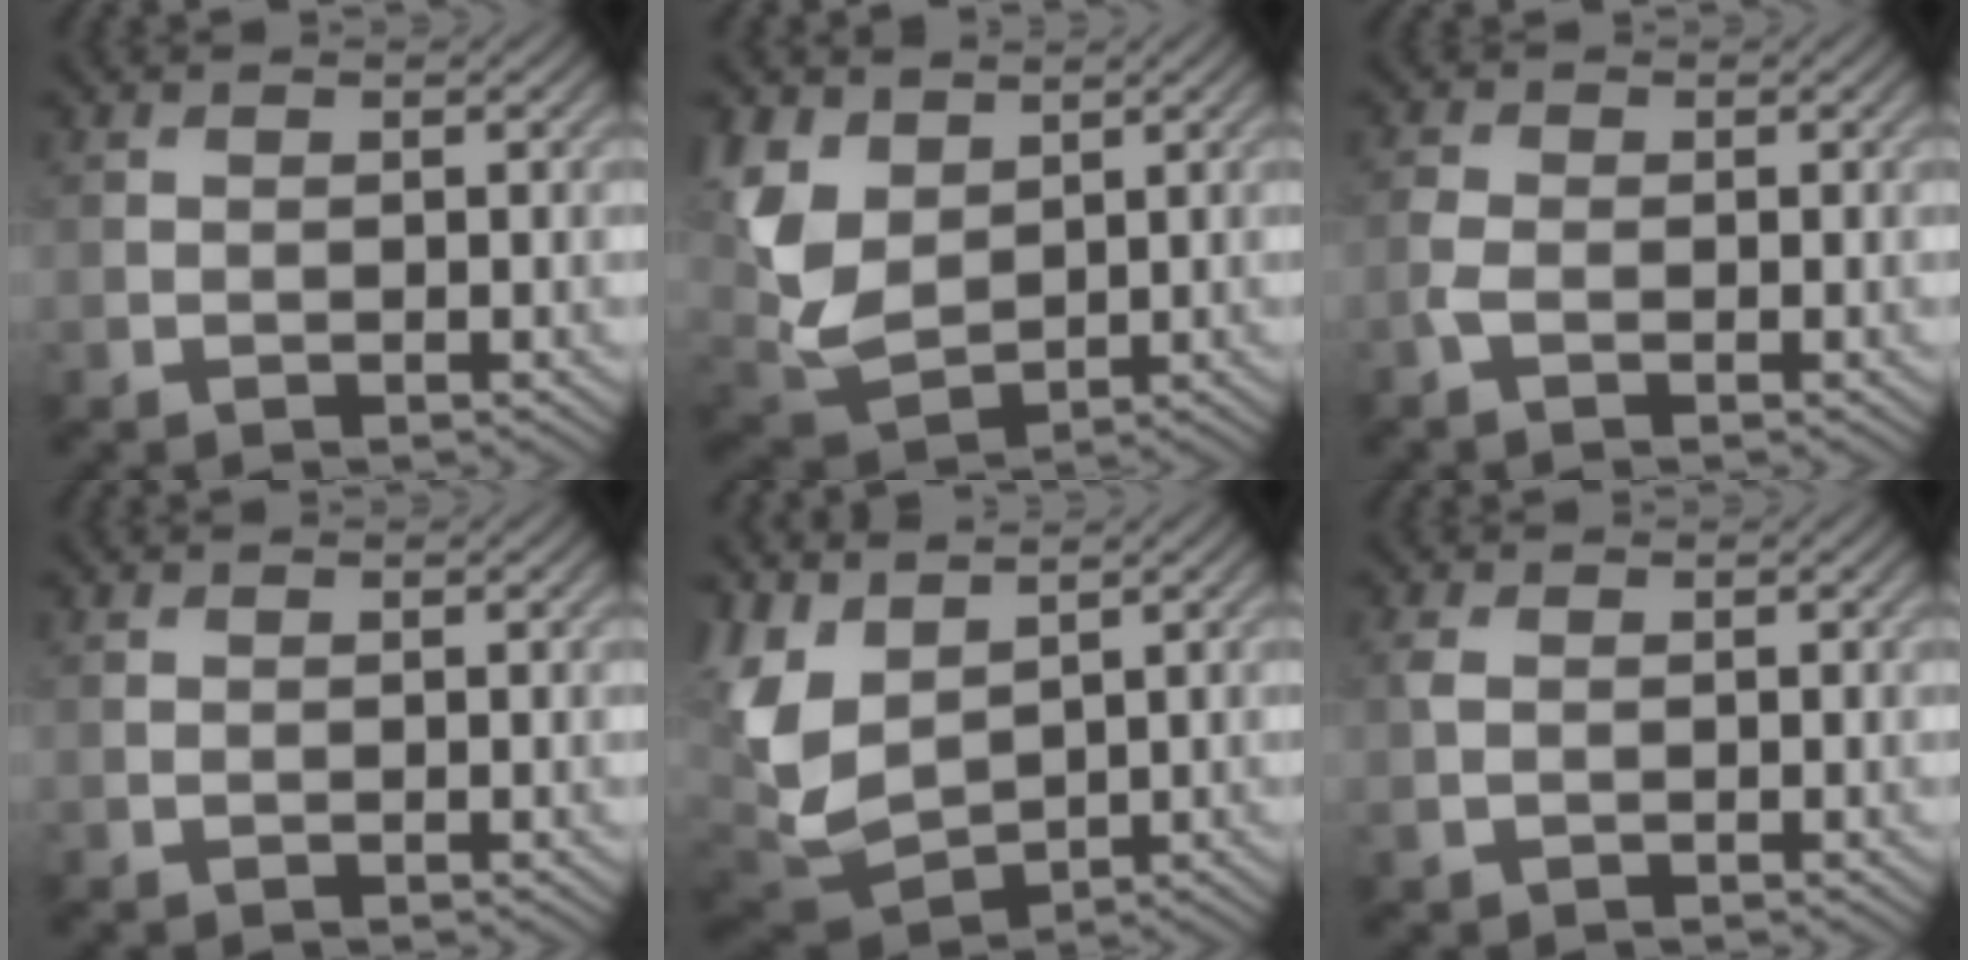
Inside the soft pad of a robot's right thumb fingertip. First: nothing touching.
{"total": 8.7, "force": [3.1, 5.8, 5.7], "torque": [-0.164, 0.003, 0.066]}
{"total": 1.7, "force": [-0.8, 0.7, 1.4], "torque": [-0.042, -0.002, -0.026]}
{"total": 0.0}
{"total": 9.5, "force": [3.0, 5.8, 6.9], "torque": [-0.208, -0.002, 0.063]}
{"total": 1.5, "force": [0.0, 1.0, 1.1], "torque": [-0.034, 0.000, 0.001]}